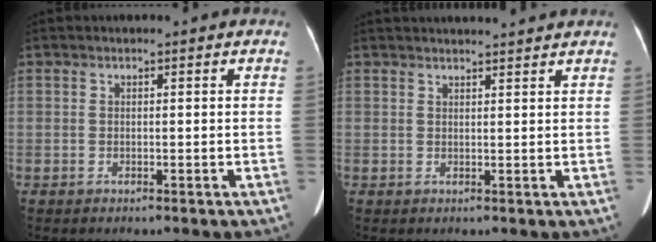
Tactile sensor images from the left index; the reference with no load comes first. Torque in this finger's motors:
{"motor_torque": [-0.11, -0.55, -0.04, 0.01]}